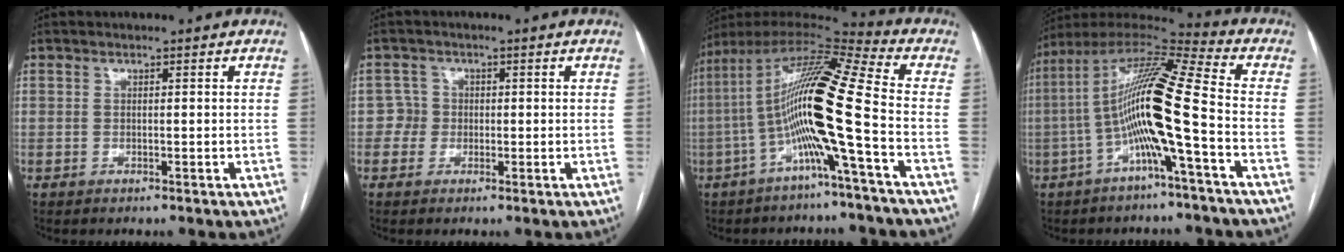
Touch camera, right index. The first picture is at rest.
{"total": 2.3, "force": [-0.3, 2.2, 0.0], "torque": [0.013, 0.010, -0.011]}
{"total": 16.2, "force": [-3.3, -1.0, 15.9], "torque": [-0.291, 0.018, -0.077]}
{"total": 15.0, "force": [-3.3, -0.1, 14.7], "torque": [-0.275, 0.023, -0.072]}